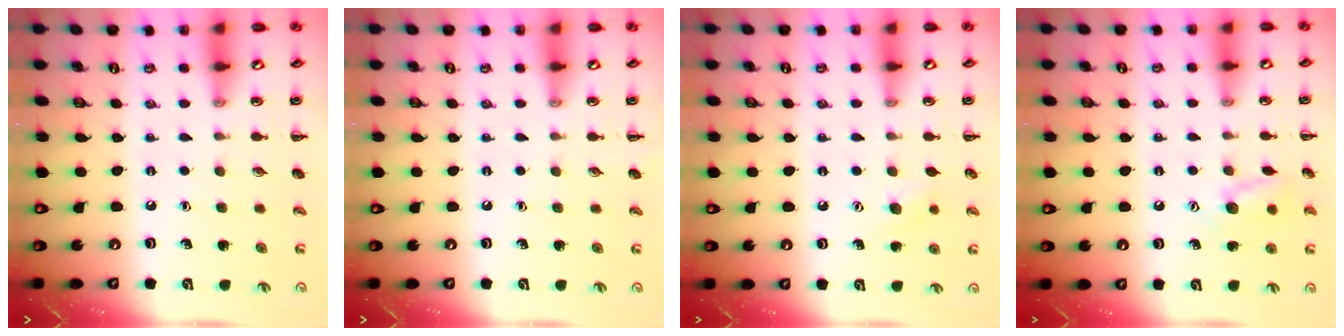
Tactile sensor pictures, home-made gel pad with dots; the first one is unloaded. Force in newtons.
{"total": 0.0}
{"total": 5.4, "press": 5.2, "slide": 1.2}
{"total": 10.1, "press": 10.1, "slide": 0.6}